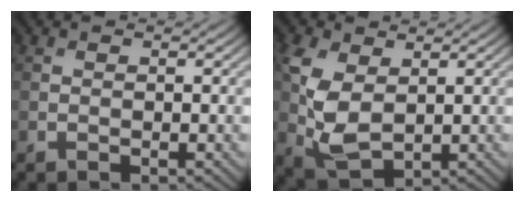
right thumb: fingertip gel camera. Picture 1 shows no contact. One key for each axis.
{"total": 7.0, "fx": 1.2, "fy": 4.2, "fz": 5.5, "tx": -0.146, "ty": -0.002, "tz": 0.023}